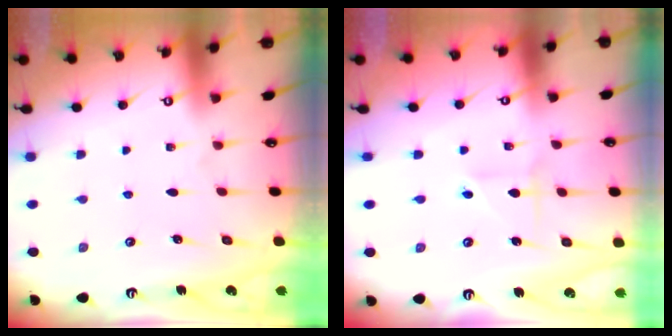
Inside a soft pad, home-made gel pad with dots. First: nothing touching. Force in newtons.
{"total": 2.3, "press": 2.3, "slide": 0.1}